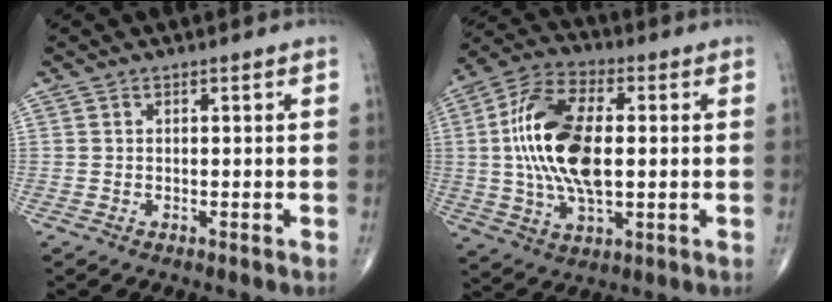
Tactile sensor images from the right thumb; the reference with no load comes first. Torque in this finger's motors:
{"motor_torque": [2.24, 2.77, 1.96, 0.11, 0.69]}